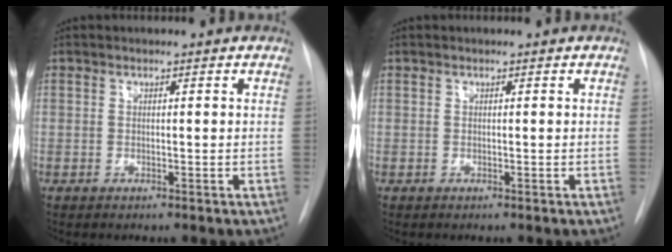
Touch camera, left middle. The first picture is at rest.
{"total": 0.0}